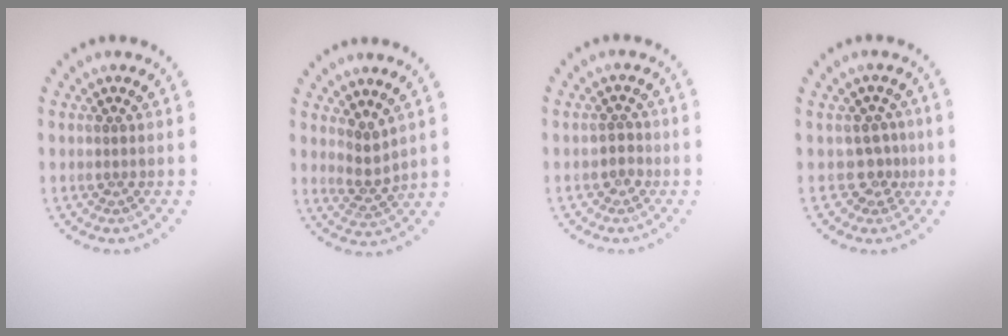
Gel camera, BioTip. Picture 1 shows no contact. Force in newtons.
{"total": 2.1, "press": 1.5, "slide": 1.4}
{"total": 1.5, "press": 1.4, "slide": 0.7}
{"total": 2.1, "press": 1.4, "slide": 1.5}